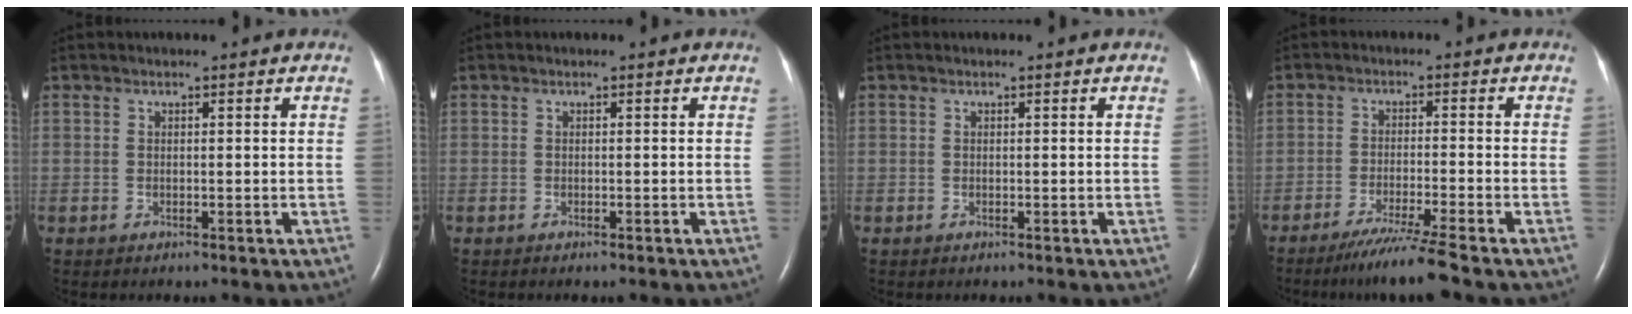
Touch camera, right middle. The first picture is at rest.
{"total": 0.0}
{"total": 0.0}
{"total": 6.8, "force": [-5.4, -1.7, 3.9], "torque": [-0.067, -0.026, -0.098]}